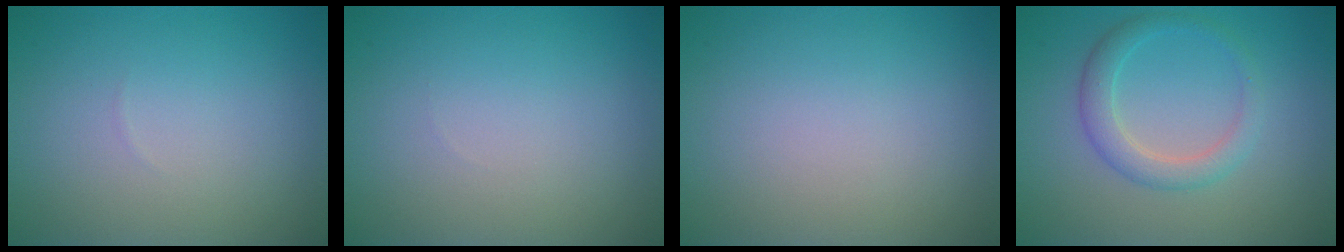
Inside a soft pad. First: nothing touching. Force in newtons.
{"total": 0.0}
{"total": 0.0}
{"total": 2.7, "press": 2.7, "slide": 0.1}